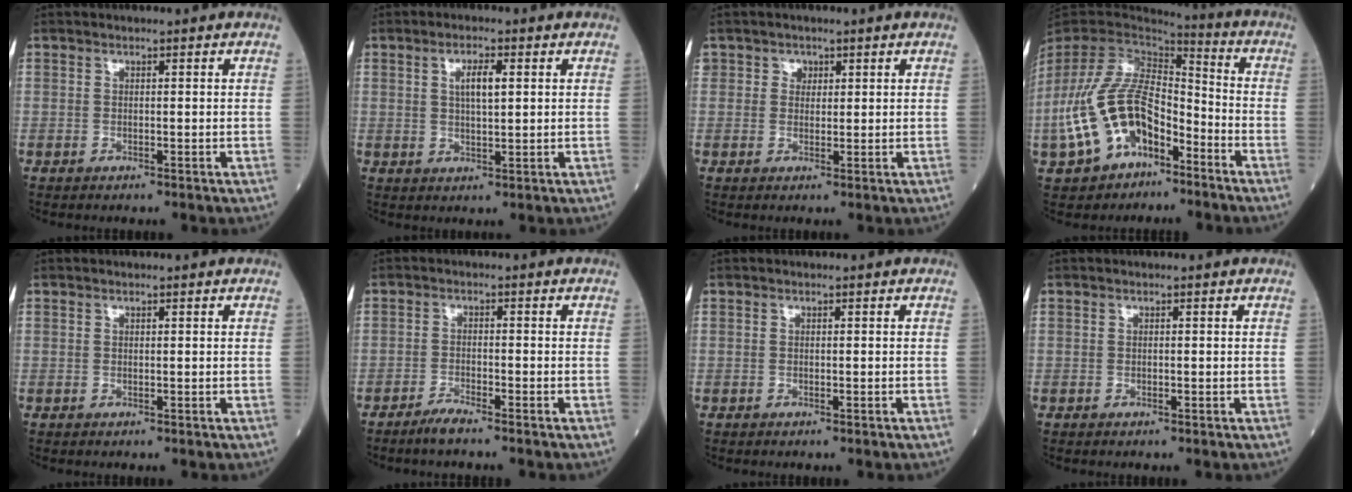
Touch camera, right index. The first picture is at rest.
{"total": 3.8, "force": [1.1, 0.9, 3.5], "torque": [-0.062, 0.004, 0.019]}
{"total": 1.8, "force": [0.8, 1.5, 0.3], "torque": [0.002, 0.004, 0.013]}
{"total": 15.7, "force": [-7.0, 8.2, 11.5], "torque": [-0.246, 0.016, -0.125]}
{"total": 0.0}
{"total": 2.6, "force": [-2.3, -0.2, 1.2], "torque": [-0.030, -0.005, -0.047]}
{"total": 0.0}
{"total": 0.0}